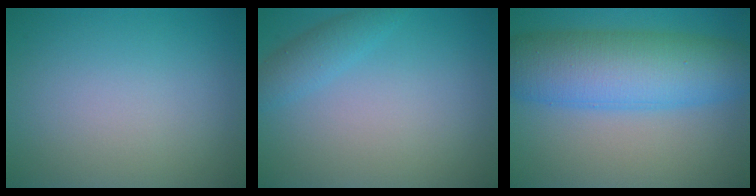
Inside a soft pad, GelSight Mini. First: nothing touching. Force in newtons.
{"total": 1.9, "press": 1.9, "slide": 0.1}
{"total": 9.5, "press": 9.5, "slide": 0.3}